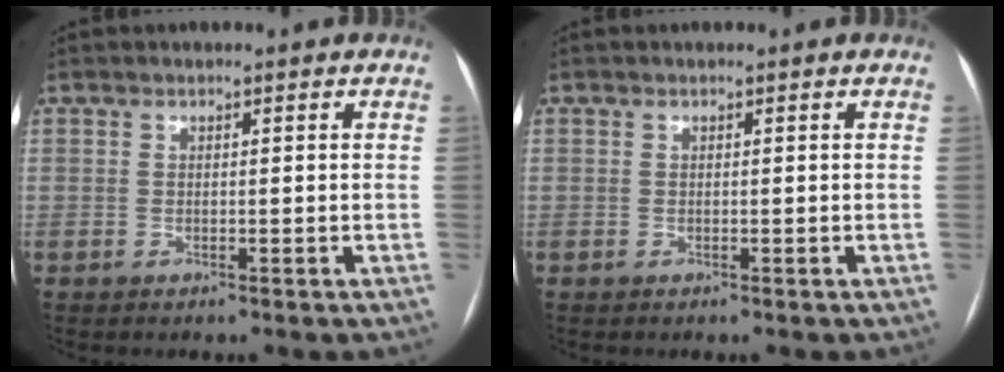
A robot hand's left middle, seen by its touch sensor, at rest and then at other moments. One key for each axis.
{"total": 0.0}